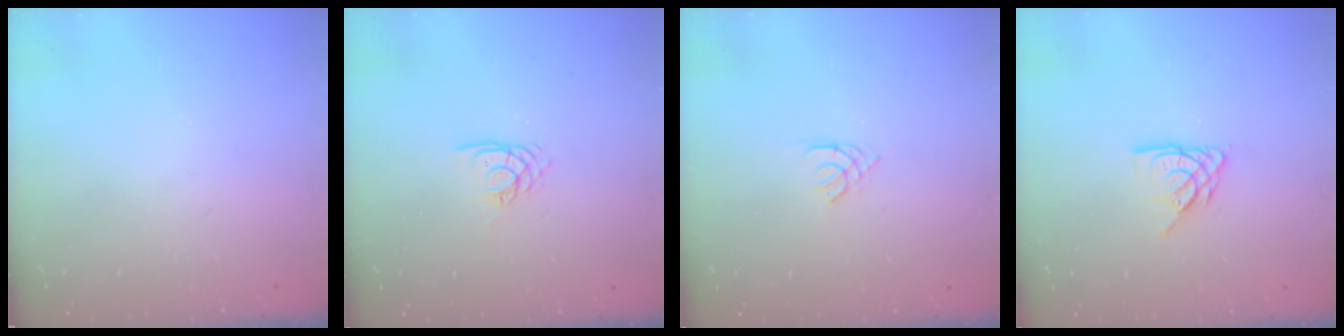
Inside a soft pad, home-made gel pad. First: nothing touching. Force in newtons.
{"total": 2.7, "press": 2.7, "slide": 0.1}
{"total": 1.4, "press": 1.4, "slide": 0.3}
{"total": 7.6, "press": 7.6, "slide": 0.5}